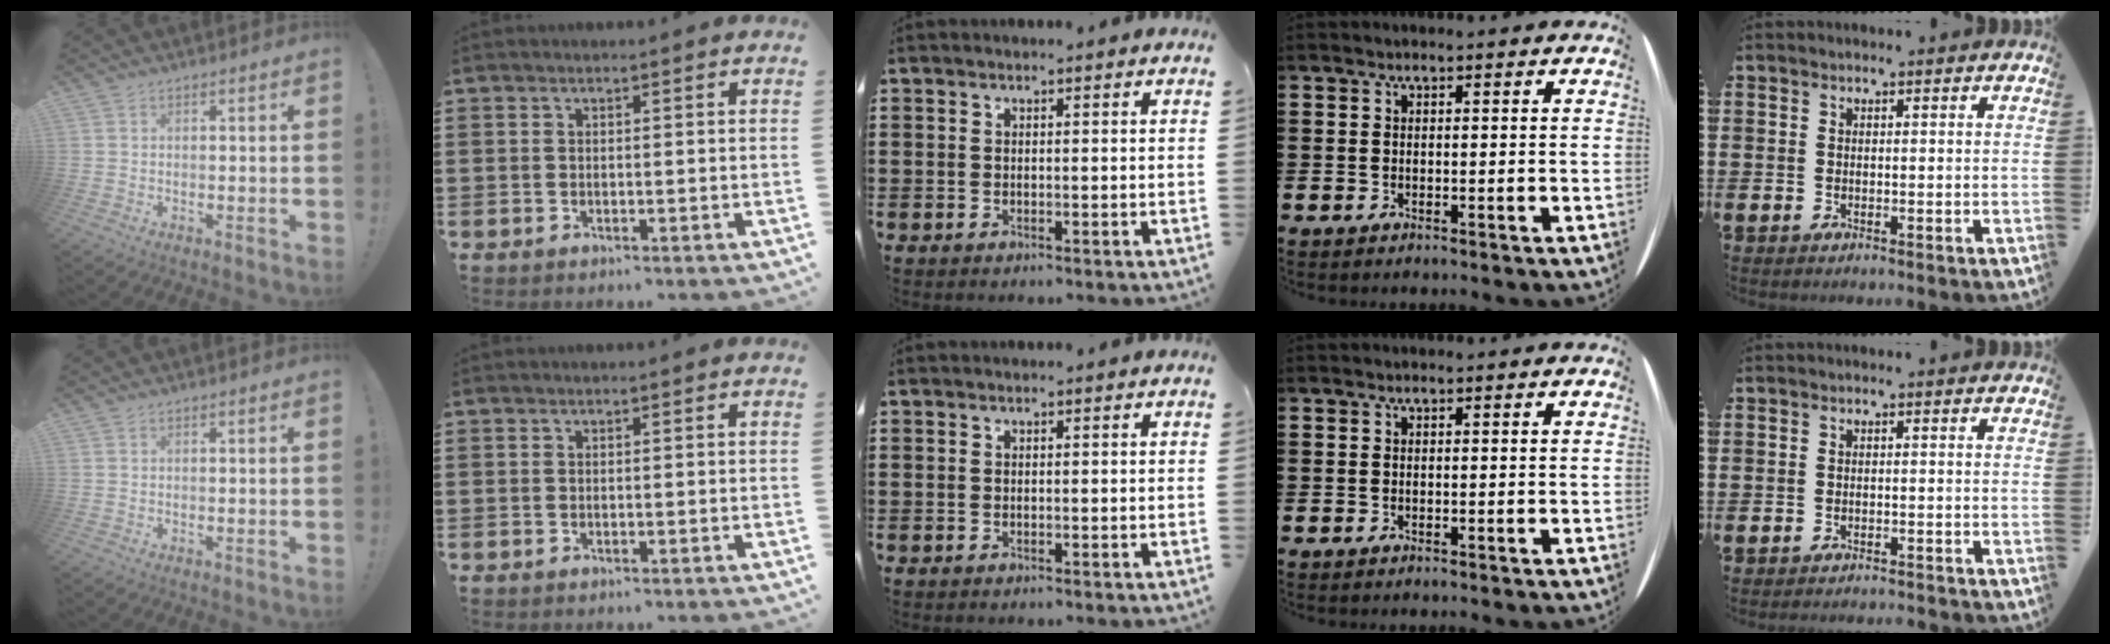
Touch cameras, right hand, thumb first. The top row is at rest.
{"little": {"total": 1.1, "force": [-1.1, -0.1, 0.0], "torque": [-0.001, 0.002, -0.023]}}